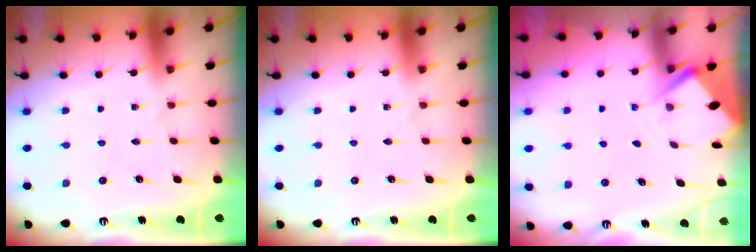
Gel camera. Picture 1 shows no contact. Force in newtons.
{"total": 0.0}
{"total": 2.7, "press": 2.7, "slide": 0.4}